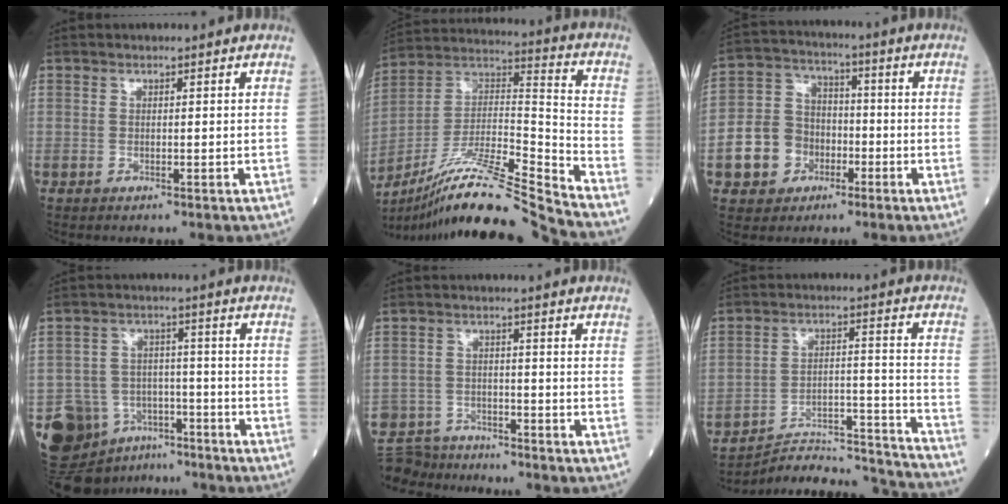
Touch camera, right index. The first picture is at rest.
{"total": 19.2, "force": [-16.8, -1.9, 9.0], "torque": [-0.180, 0.017, -0.307]}
{"total": 9.0, "force": [-2.9, 7.9, 3.3], "torque": [-0.079, 0.027, -0.047]}
{"total": 11.4, "force": [-7.0, 8.3, 3.3], "torque": [-0.065, 0.039, -0.107]}
{"total": 9.1, "force": [-8.5, 3.1, 0.8], "torque": [-0.018, 0.009, -0.141]}
{"total": 18.6, "force": [-18.3, -0.3, 3.6], "torque": [-0.039, 0.023, -0.271]}